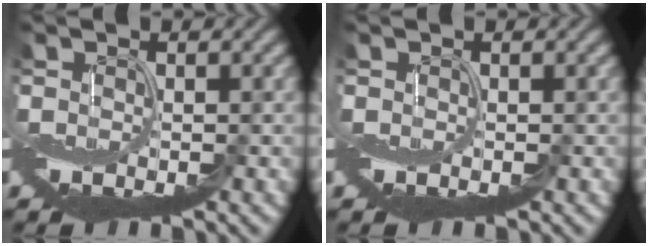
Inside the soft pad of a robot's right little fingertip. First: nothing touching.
{"total": 0.0}